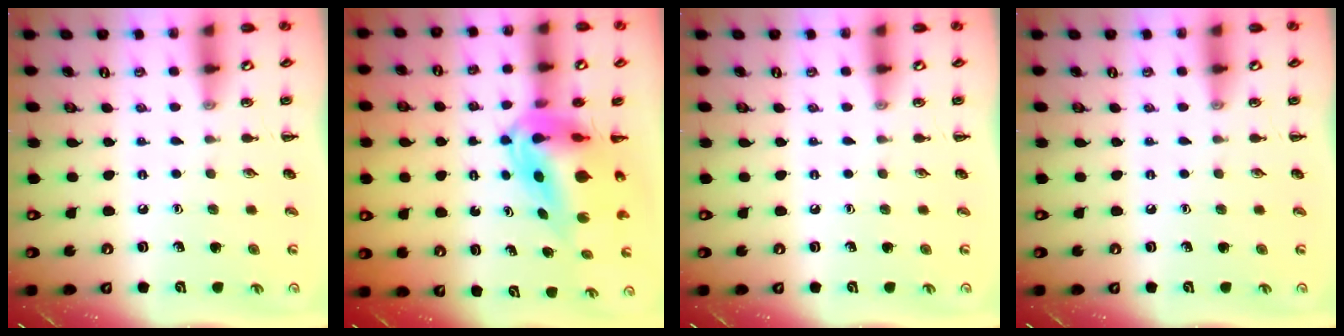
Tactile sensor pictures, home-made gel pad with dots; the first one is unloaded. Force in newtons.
{"total": 9.1, "press": 8.7, "slide": 2.6}
{"total": 0.0}
{"total": 0.0}